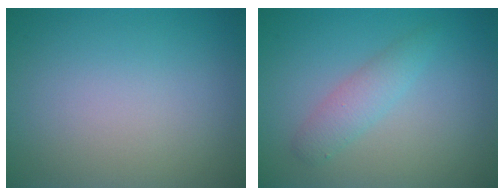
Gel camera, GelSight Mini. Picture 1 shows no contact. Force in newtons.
{"total": 2.2, "press": 2.2, "slide": 0.1}